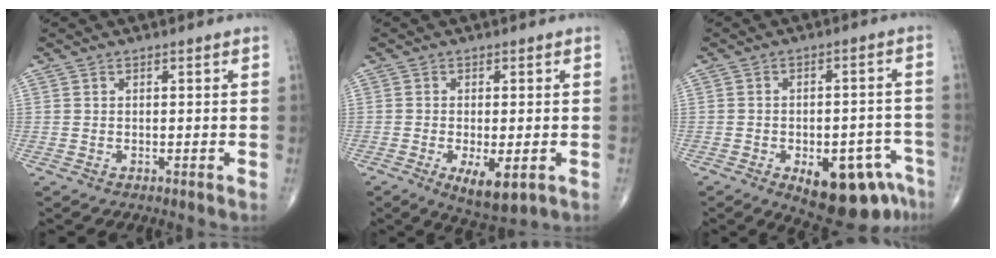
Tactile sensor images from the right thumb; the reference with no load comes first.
{"total": 7.1, "force": [-2.4, 2.5, 6.2], "torque": [-0.099, -0.016, -0.033]}
{"total": 14.9, "force": [-7.9, 6.9, 10.6], "torque": [-0.091, 0.041, -0.094]}